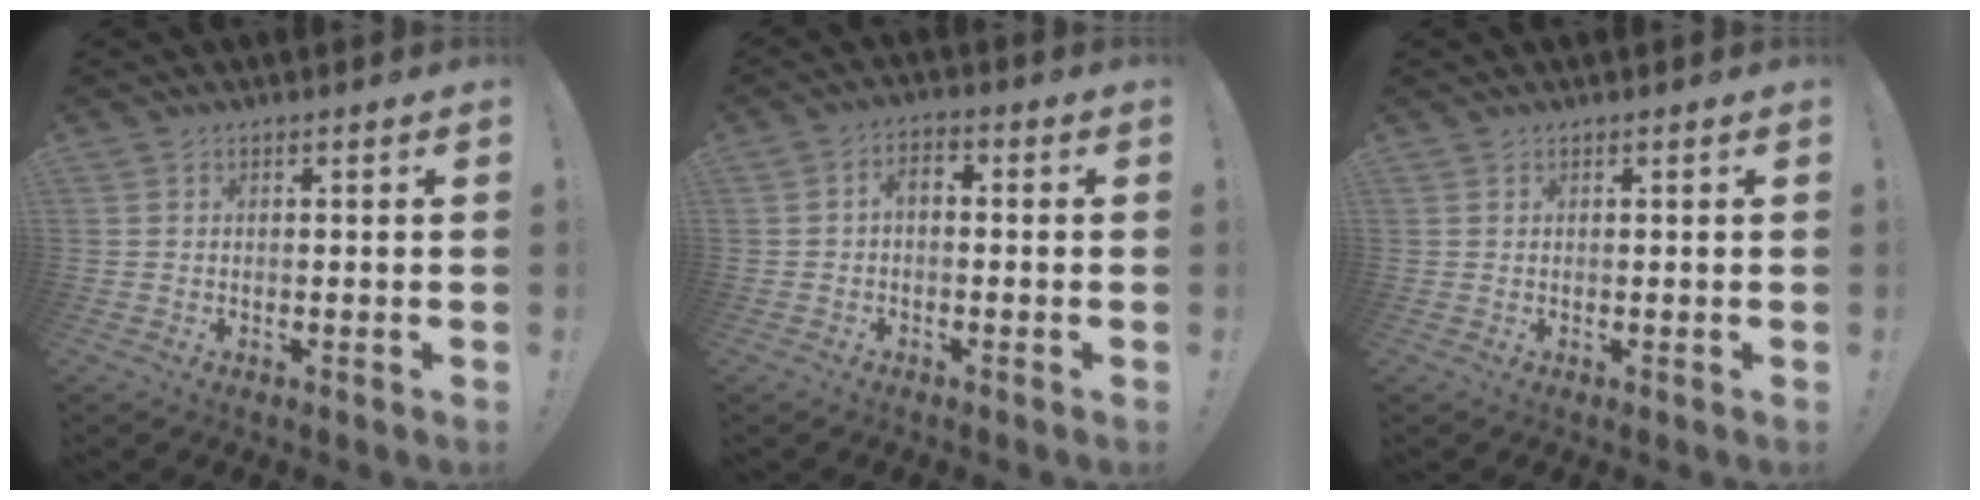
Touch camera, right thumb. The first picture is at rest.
{"total": 2.9, "force": [-0.8, 1.5, 2.3], "torque": [-0.047, 0.003, -0.018]}
{"total": 0.6, "force": [0.5, 0.2, 0.0], "torque": [0.006, -0.003, 0.010]}